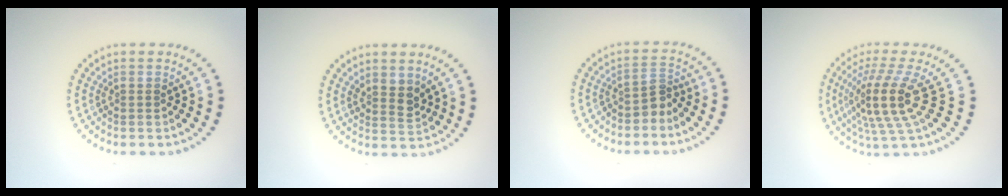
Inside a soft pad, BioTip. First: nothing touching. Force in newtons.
{"total": 1.9, "press": 1.6, "slide": 1.0}
{"total": 1.9, "press": 1.4, "slide": 1.2}
{"total": 5.0, "press": 3.8, "slide": 3.4}